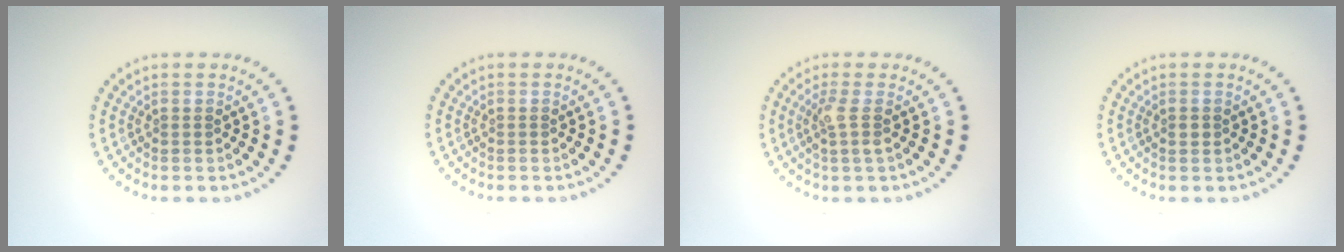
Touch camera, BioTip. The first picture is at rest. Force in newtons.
{"total": 0.0}
{"total": 1.8, "press": 1.5, "slide": 1.1}
{"total": 0.7, "press": 0.7, "slide": 0.1}